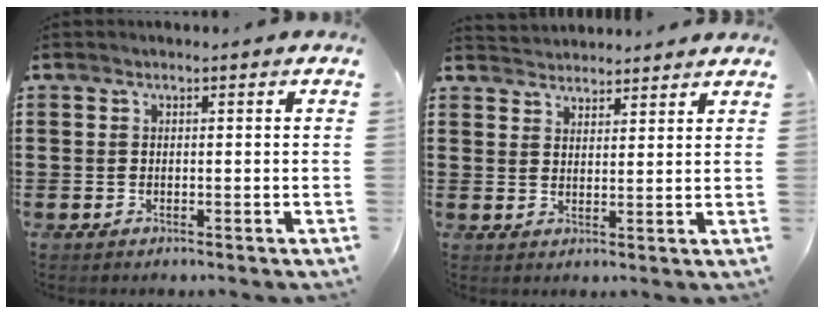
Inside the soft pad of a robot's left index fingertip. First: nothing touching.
{"total": 2.8, "force": [2.8, 0.2, -0.6], "torque": [0.004, -0.006, 0.054]}